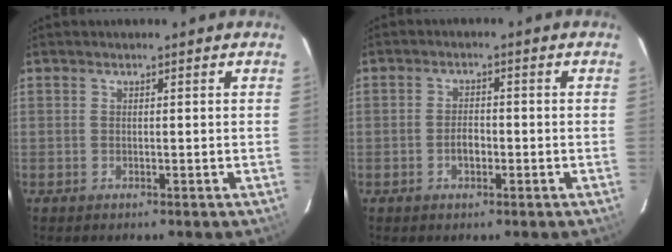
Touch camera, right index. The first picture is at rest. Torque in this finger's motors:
{"motor_torque": [0.41, -0.33, 0.23, 0.04]}